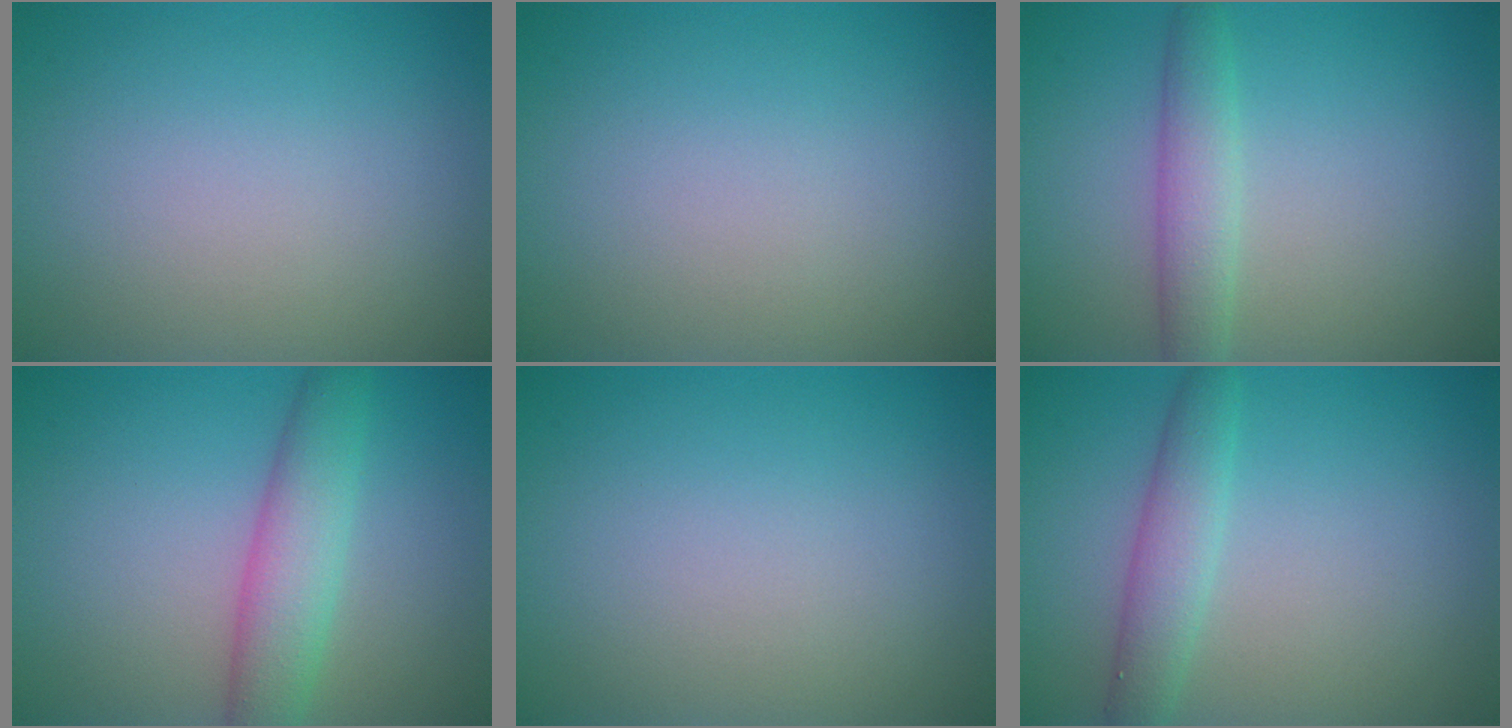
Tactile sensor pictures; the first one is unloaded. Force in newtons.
{"total": 0.0}
{"total": 2.9, "press": 2.9, "slide": 0.0}
{"total": 4.4, "press": 4.4, "slide": 0.1}
{"total": 0.0}
{"total": 2.9, "press": 2.9, "slide": 0.1}